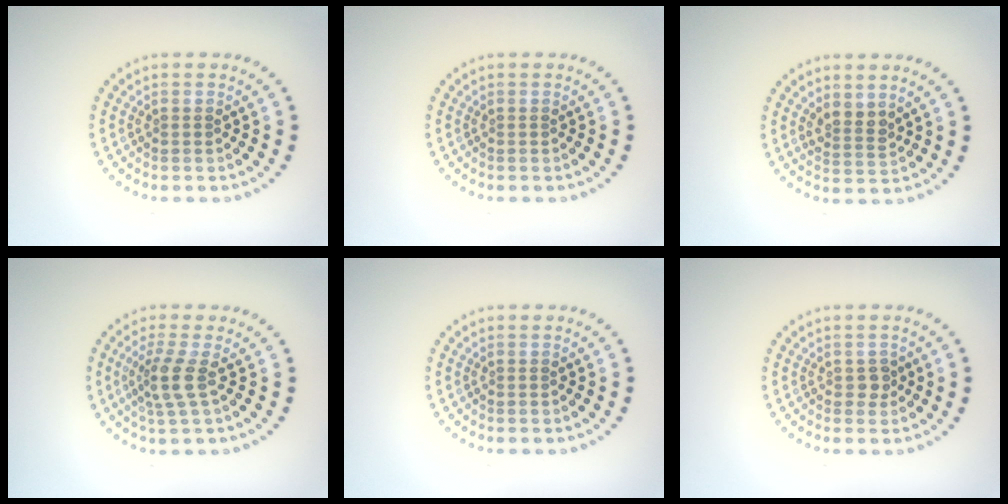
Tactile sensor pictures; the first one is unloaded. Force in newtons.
{"total": 0.0}
{"total": 2.1, "press": 1.7, "slide": 1.2}
{"total": 2.7, "press": 2.1, "slide": 1.8}
{"total": 0.0}
{"total": 0.9, "press": 0.8, "slide": 0.3}